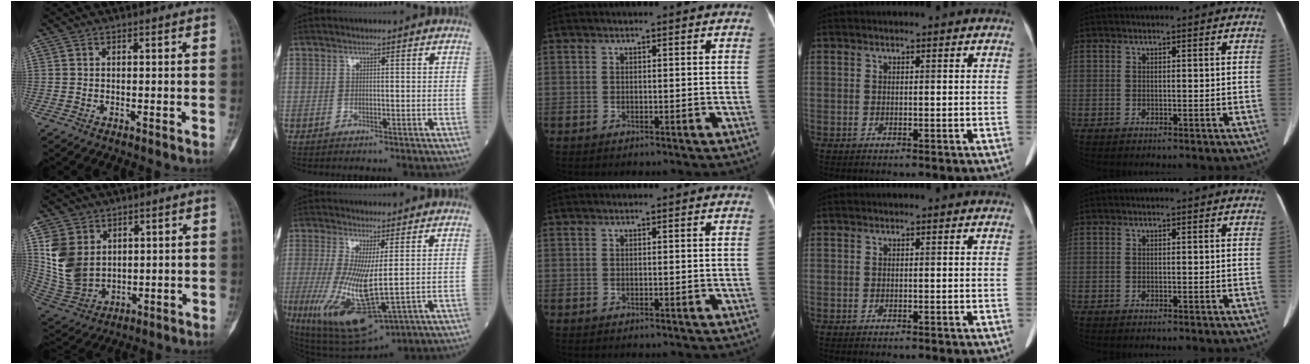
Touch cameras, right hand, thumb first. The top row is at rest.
{"thumb": {"total": 12.1, "force": [3.4, 9.4, 6.8], "torque": [-0.113, -0.019, 0.087]}, "index": {"total": 12.8, "force": [-1.8, 2.9, 12.4], "torque": [-0.247, -0.032, -0.012]}}